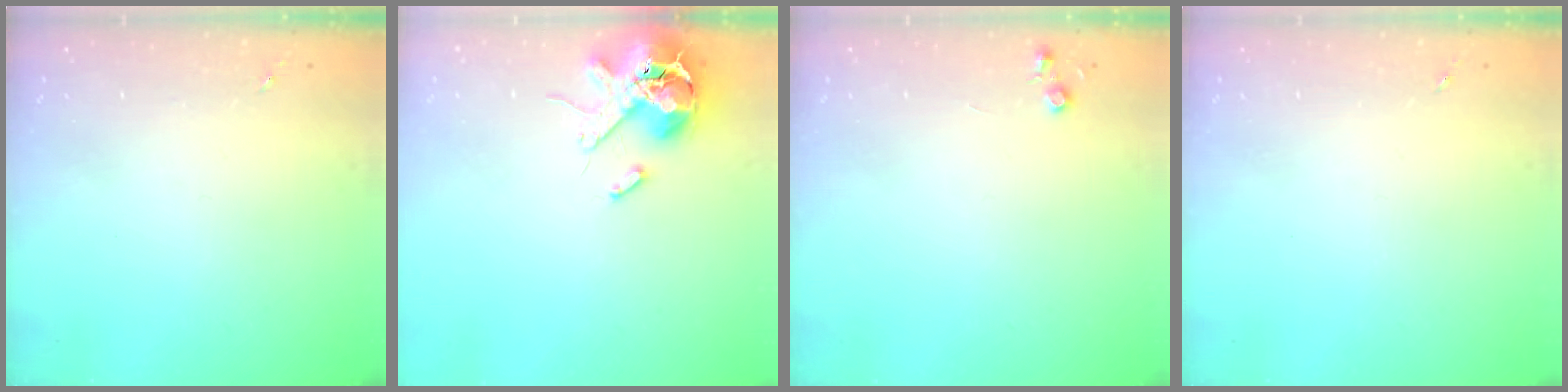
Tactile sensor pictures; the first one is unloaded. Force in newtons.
{"total": 12.8, "press": 12.6, "slide": 2.0}
{"total": 4.4, "press": 4.3, "slide": 0.5}
{"total": 0.0}